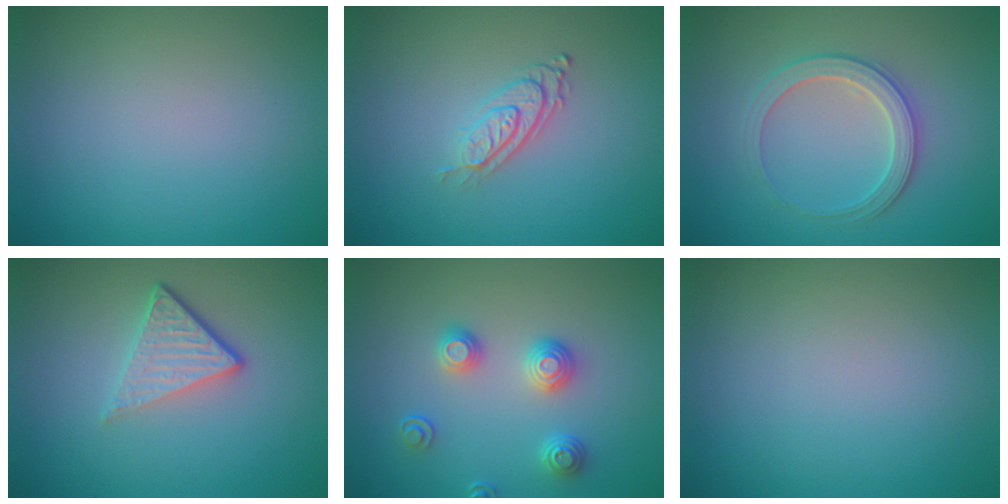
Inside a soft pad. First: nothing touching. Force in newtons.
{"total": 2.9, "press": 2.0, "slide": 2.0}
{"total": 2.9, "press": 2.9, "slide": 0.3}
{"total": 4.1, "press": 2.8, "slide": 3.1}
{"total": 3.0, "press": 2.6, "slide": 1.3}
{"total": 0.0}